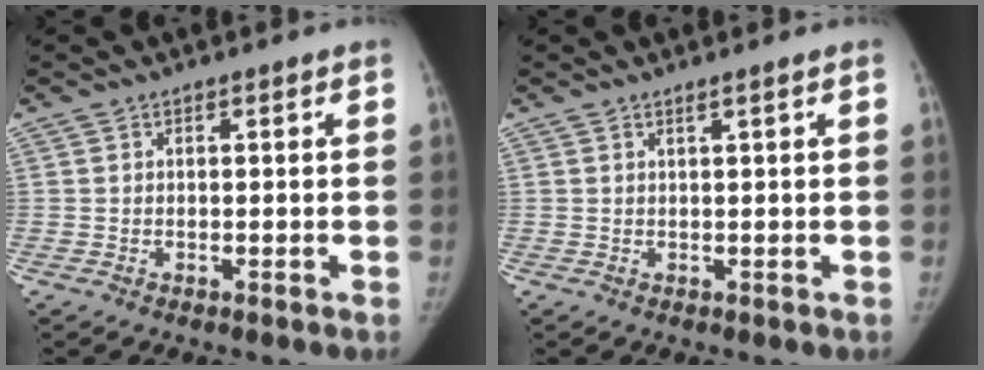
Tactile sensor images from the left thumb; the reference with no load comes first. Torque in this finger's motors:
{"motor_torque": [0.01, -0.24, 0.09, -0.03, 0.00]}